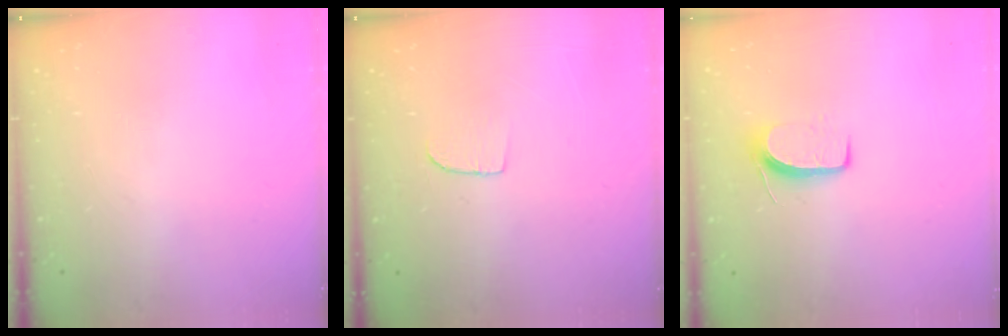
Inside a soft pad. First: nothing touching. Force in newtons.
{"total": 4.6, "press": 4.6, "slide": 0.4}
{"total": 7.0, "press": 7.0, "slide": 0.6}